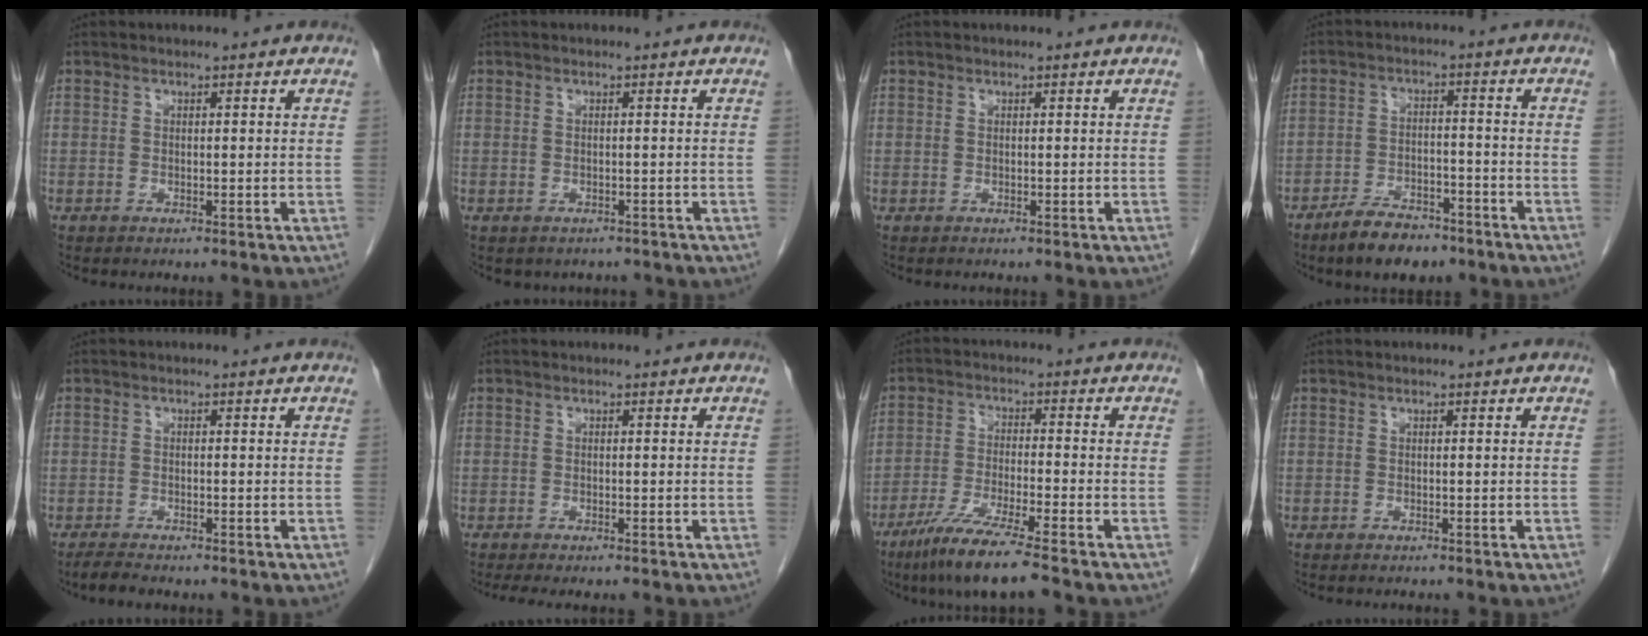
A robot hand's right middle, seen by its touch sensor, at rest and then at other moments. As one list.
[{"total": 2.6, "force": [-2.1, 1.5, 0.3], "torque": [-0.004, 0.006, -0.026]}, {"total": 0.0}, {"total": 7.4, "force": [-5.8, 2.8, 3.7], "torque": [-0.068, -0.002, -0.097]}, {"total": 2.1, "force": [-1.9, 0.3, 0.9], "torque": [-0.024, -0.007, -0.033]}, {"total": 4.8, "force": [-4.1, 0.9, 2.4], "torque": [-0.027, -0.009, -0.059]}, {"total": 9.4, "force": [-7.0, -0.5, 6.2], "torque": [-0.114, -0.032, -0.127]}, {"total": 1.4, "force": [-1.3, 0.1, 0.4], "torque": [-0.008, -0.002, -0.016]}]